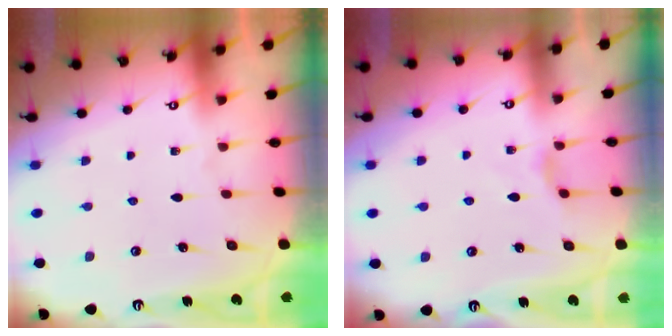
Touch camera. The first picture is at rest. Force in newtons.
{"total": 1.9, "press": 1.8, "slide": 0.4}